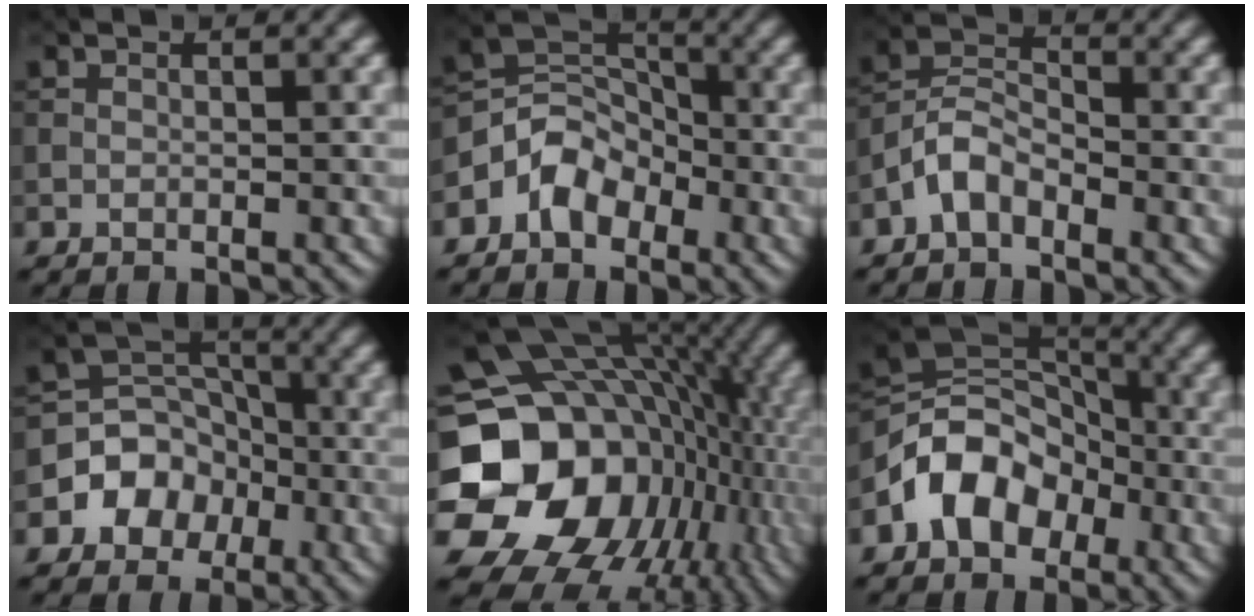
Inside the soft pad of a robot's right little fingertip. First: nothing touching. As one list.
[{"total": 4.4, "force": [-2.4, 3.2, 1.9], "torque": [-0.026, 0.010, -0.055]}, {"total": 3.2, "force": [-2.1, 1.7, 1.7], "torque": [-0.032, 0.014, -0.053]}, {"total": 5.8, "force": [-2.4, 4.9, 1.7], "torque": [0.004, 0.014, -0.068]}, {"total": 19.8, "force": [-2.2, 16.6, 10.6], "torque": [-0.197, -0.026, -0.026]}, {"total": 7.2, "force": [-3.1, 5.3, 3.8], "torque": [-0.058, 0.006, -0.071]}]